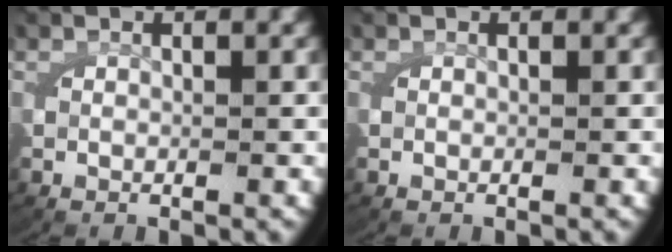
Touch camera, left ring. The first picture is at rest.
{"total": 0.0}